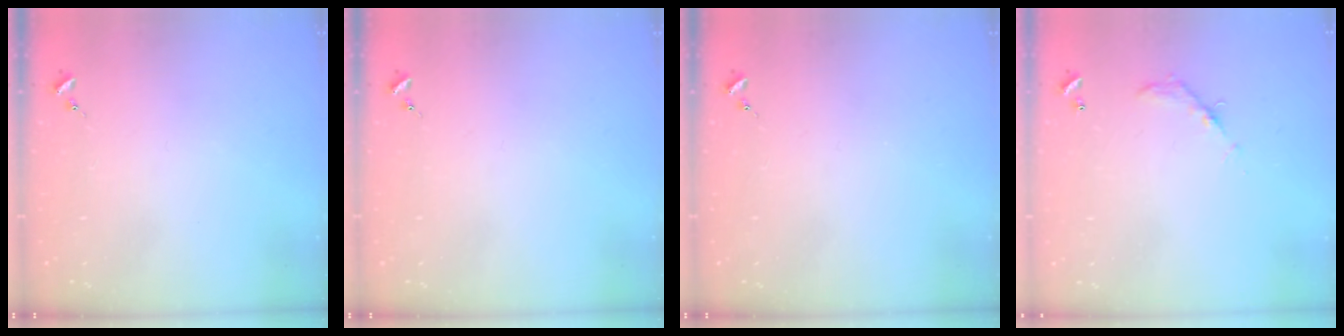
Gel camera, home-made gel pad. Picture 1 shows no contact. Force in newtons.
{"total": 0.0}
{"total": 0.0}
{"total": 6.2, "press": 6.2, "slide": 0.4}